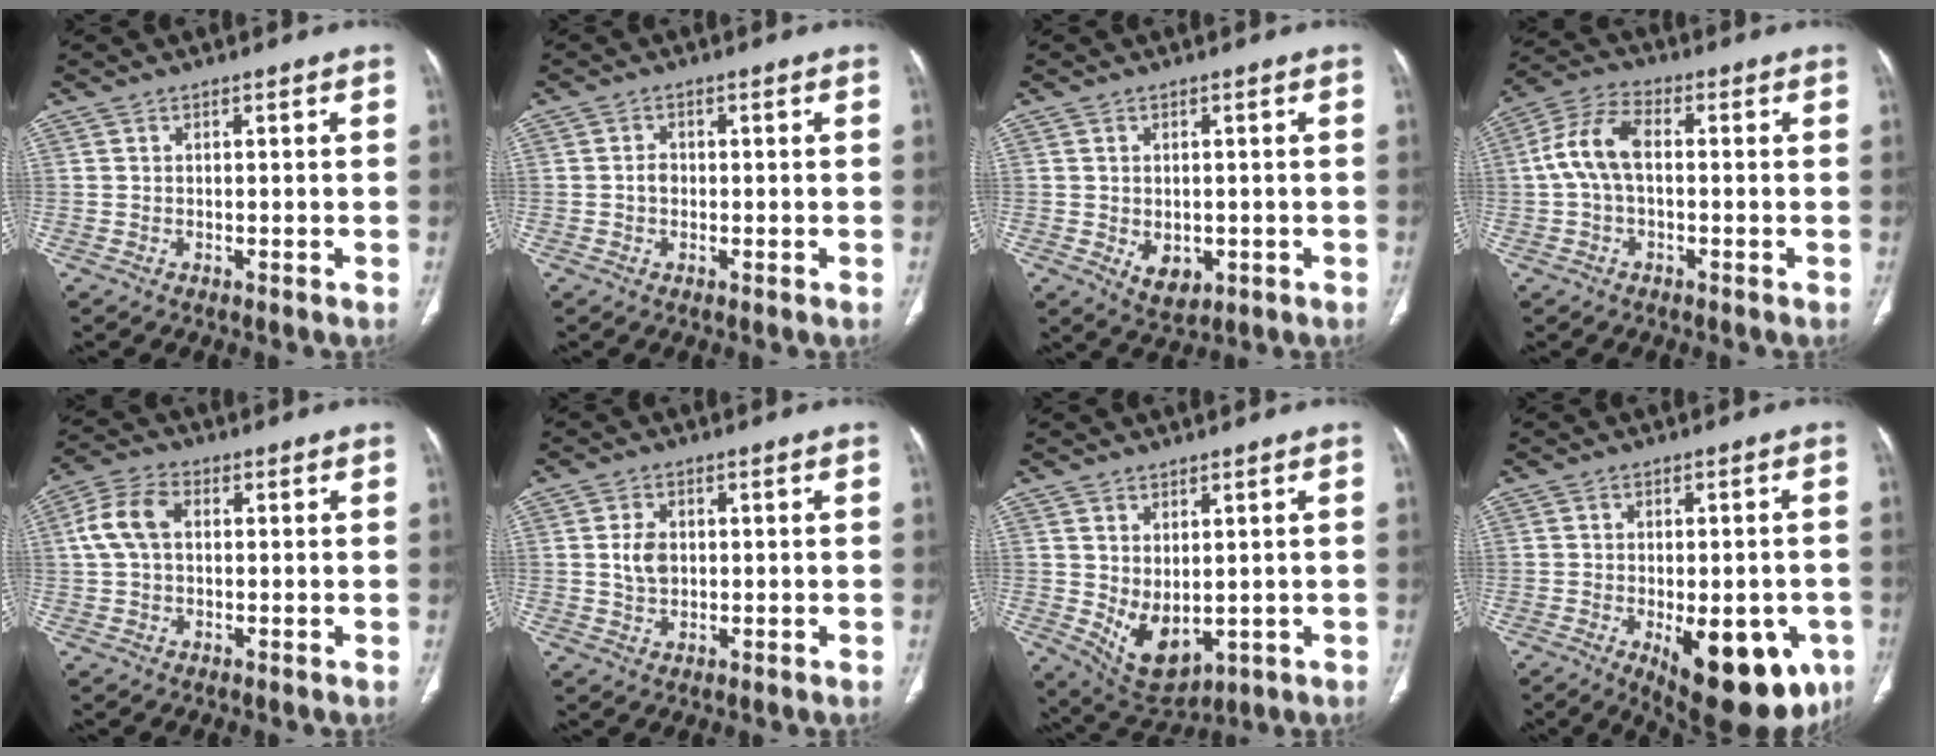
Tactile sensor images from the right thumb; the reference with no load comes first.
{"total": 1.7, "force": [-0.2, 1.4, 1.1], "torque": [-0.012, 0.006, -0.006]}
{"total": 4.8, "force": [-1.0, 3.3, 3.4], "torque": [-0.041, -0.004, 0.000]}
{"total": 8.4, "force": [0.0, 4.7, 7.0], "torque": [-0.148, 0.027, -0.006]}
{"total": 7.4, "force": [1.2, 4.8, 5.5], "torque": [-0.119, 0.024, 0.020]}
{"total": 4.2, "force": [0.5, 2.9, 2.9], "torque": [-0.048, -0.001, 0.011]}
{"total": 8.7, "force": [-0.3, 5.1, 7.0], "torque": [-0.106, -0.012, 0.025]}
{"total": 18.1, "force": [-6.7, 8.1, 14.7], "torque": [-0.136, -0.001, -0.069]}